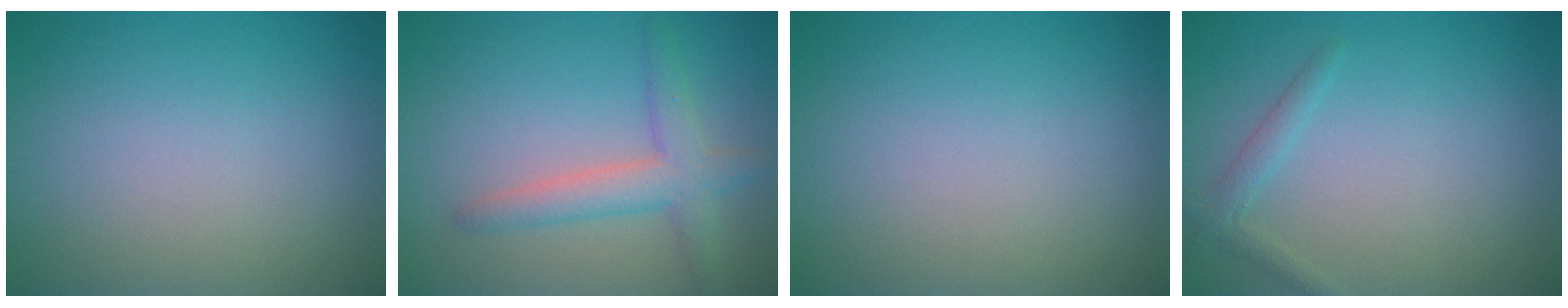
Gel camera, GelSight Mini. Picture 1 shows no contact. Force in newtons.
{"total": 3.7, "press": 3.7, "slide": 0.1}
{"total": 0.0}
{"total": 1.4, "press": 1.4, "slide": 0.0}